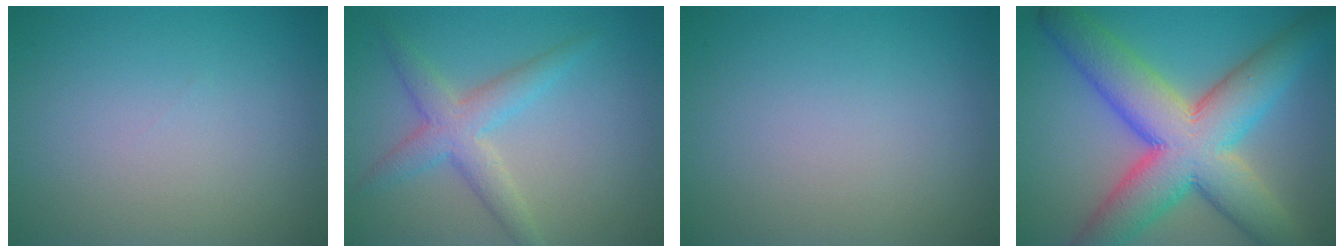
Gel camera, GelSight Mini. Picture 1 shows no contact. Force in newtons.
{"total": 3.7, "press": 3.7, "slide": 0.1}
{"total": 0.0}
{"total": 12.2, "press": 12.2, "slide": 0.5}